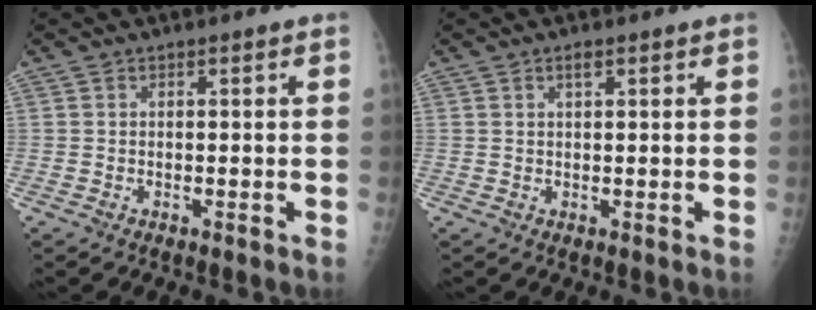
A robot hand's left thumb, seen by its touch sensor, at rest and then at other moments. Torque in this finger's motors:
{"motor_torque": [0.05, -0.26, 0.03, -0.12, 0.03]}